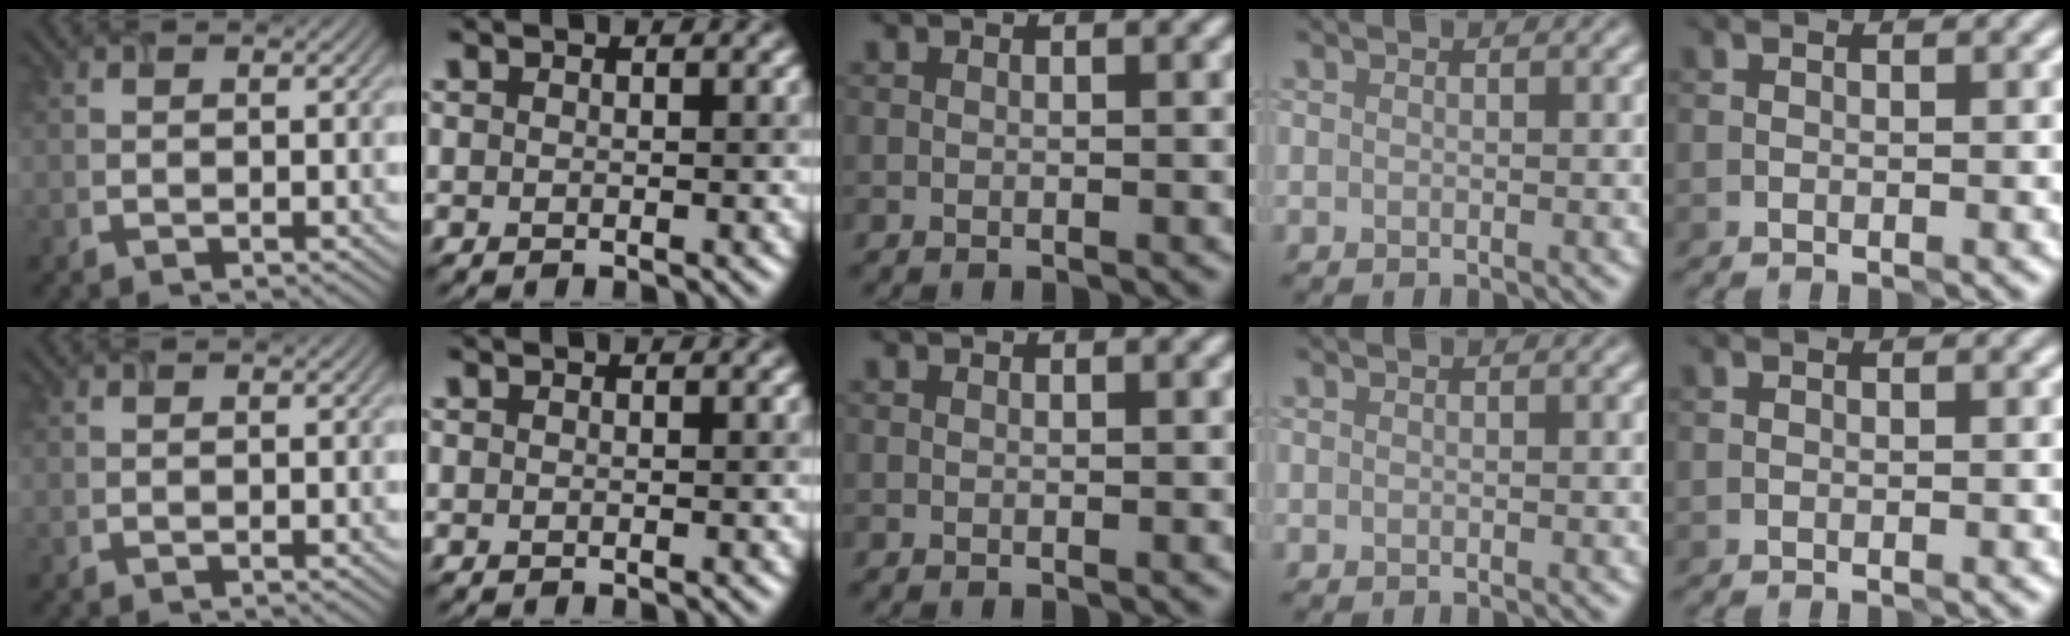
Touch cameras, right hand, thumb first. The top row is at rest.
{}